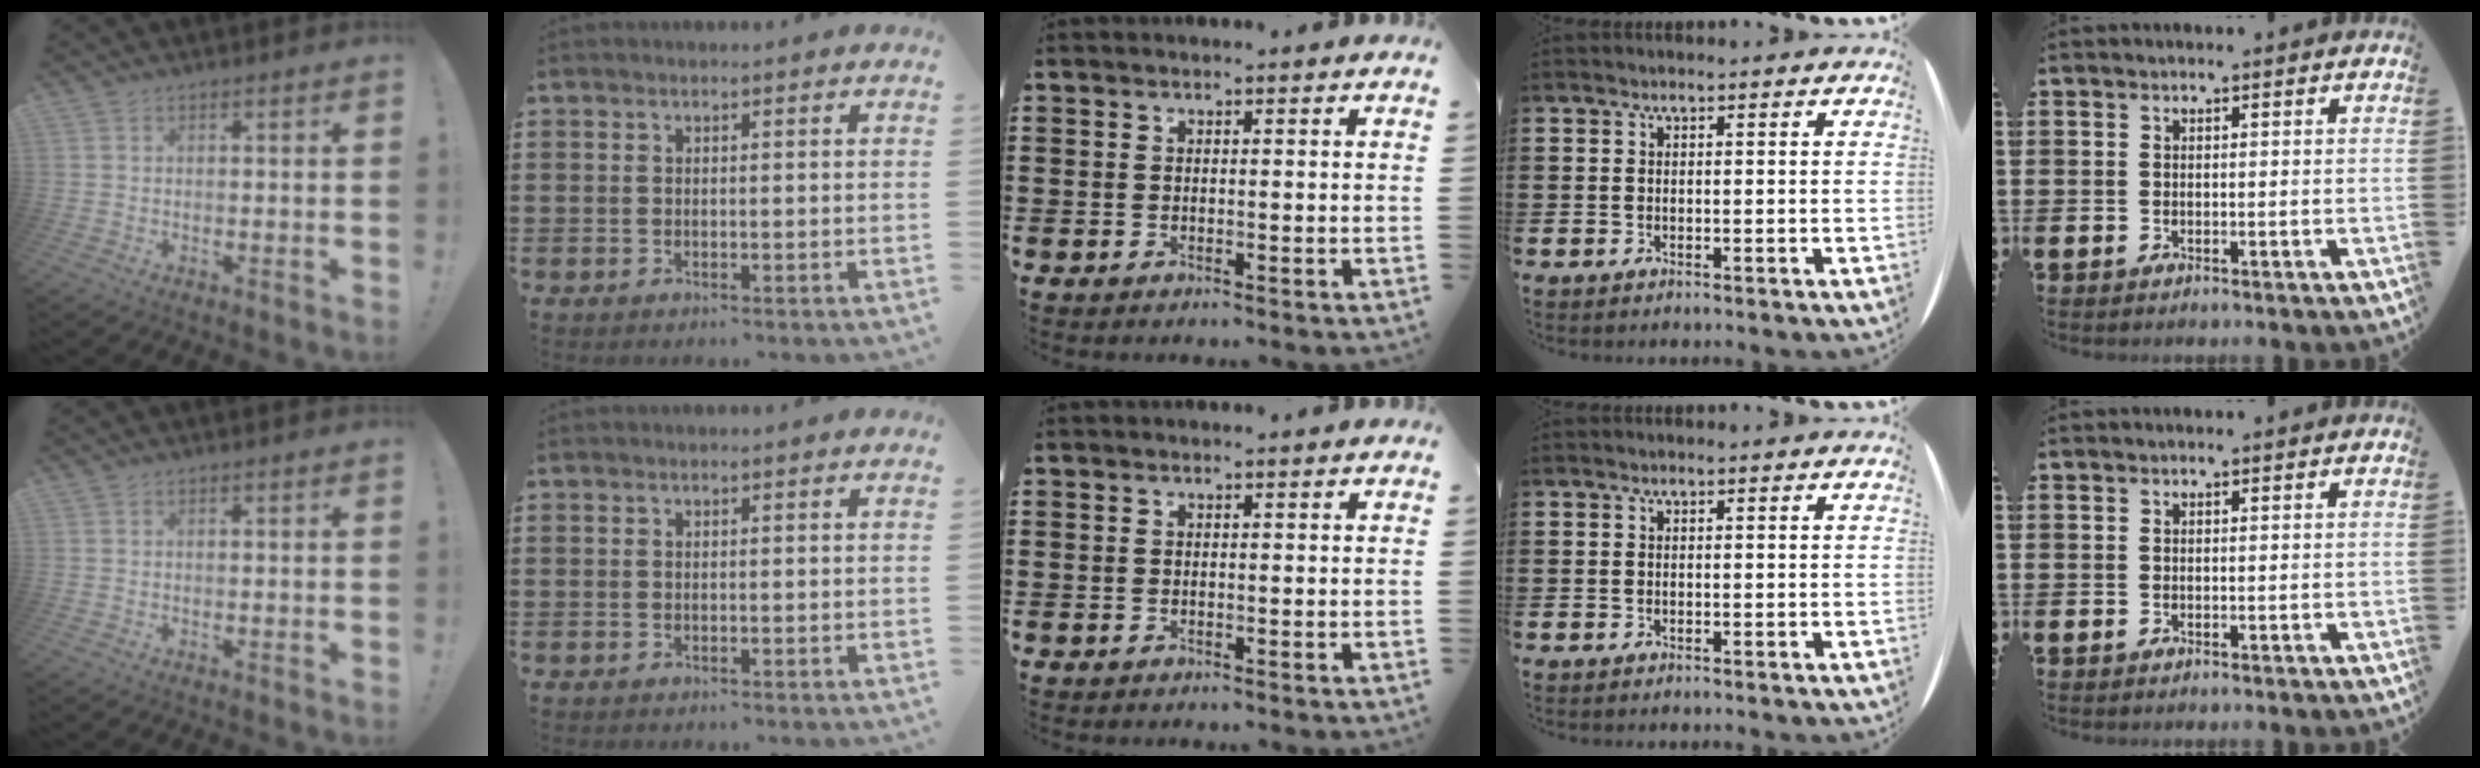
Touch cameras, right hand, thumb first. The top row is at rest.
{}